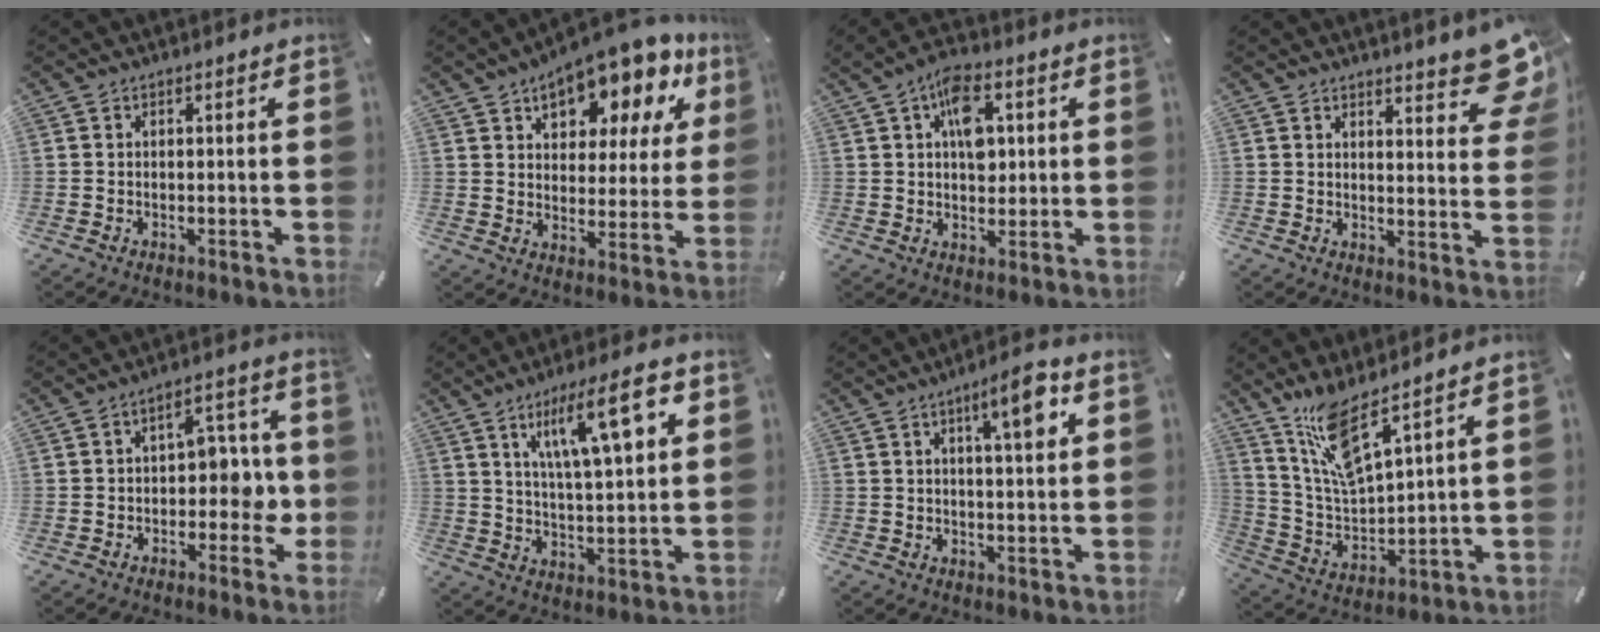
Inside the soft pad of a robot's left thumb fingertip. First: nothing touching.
{"total": 15.6, "force": [11.0, 7.6, 8.0], "torque": [-0.113, -0.074, 0.184]}
{"total": 9.5, "force": [2.6, 6.3, 6.6], "torque": [-0.085, -0.001, 0.045]}
{"total": 9.2, "force": [7.3, 2.8, 4.8], "torque": [-0.050, -0.058, 0.127]}
{"total": 8.9, "force": [-0.3, 5.6, 6.9], "torque": [-0.088, 0.007, -0.011]}
{"total": 15.8, "force": [8.1, 4.2, 12.9], "torque": [-0.206, -0.026, 0.125]}
{"total": 9.1, "force": [4.0, 2.0, 7.9], "torque": [-0.113, -0.014, 0.056]}
{"total": 11.8, "force": [9.6, 2.1, 6.6], "torque": [-0.161, -0.064, 0.168]}